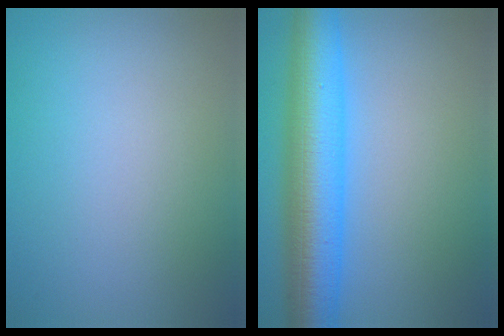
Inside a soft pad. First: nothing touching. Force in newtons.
{"total": 9.4, "press": 9.4, "slide": 0.1}